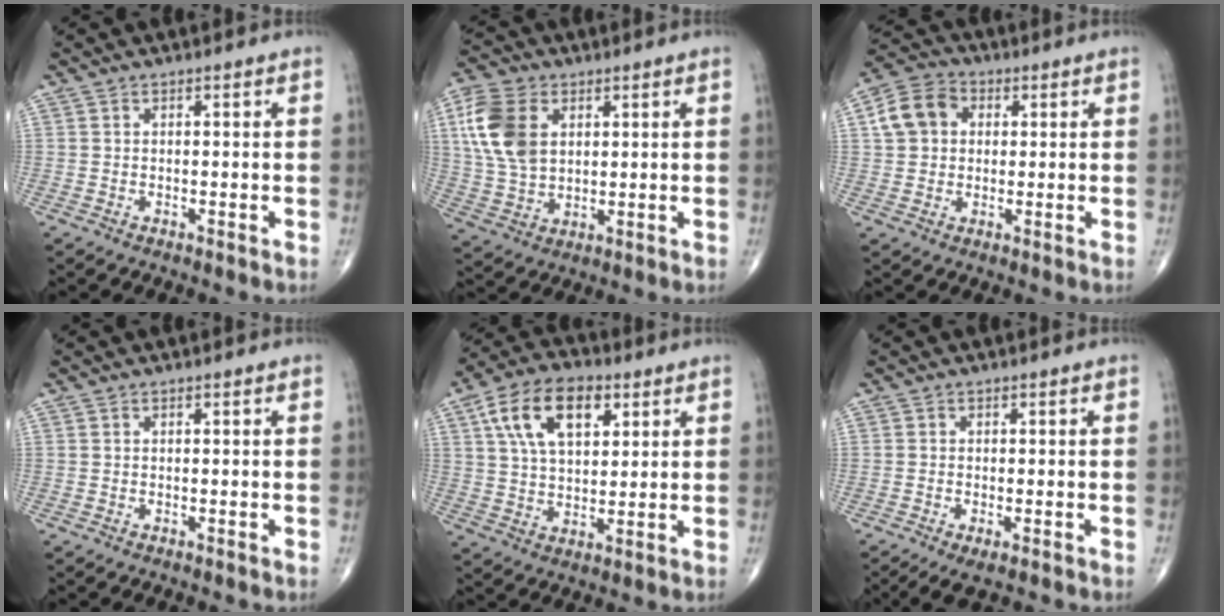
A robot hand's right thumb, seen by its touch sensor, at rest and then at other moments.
{"total": 13.0, "force": [3.9, 8.5, 9.0], "torque": [-0.180, -0.005, 0.081]}
{"total": 8.3, "force": [2.1, 6.3, 5.0], "torque": [-0.084, 0.012, 0.033]}
{"total": 0.0}
{"total": 14.1, "force": [5.6, 8.0, 10.2], "torque": [-0.158, -0.003, 0.097]}
{"total": 3.4, "force": [-1.7, 1.1, 2.8], "torque": [-0.060, -0.007, -0.030]}